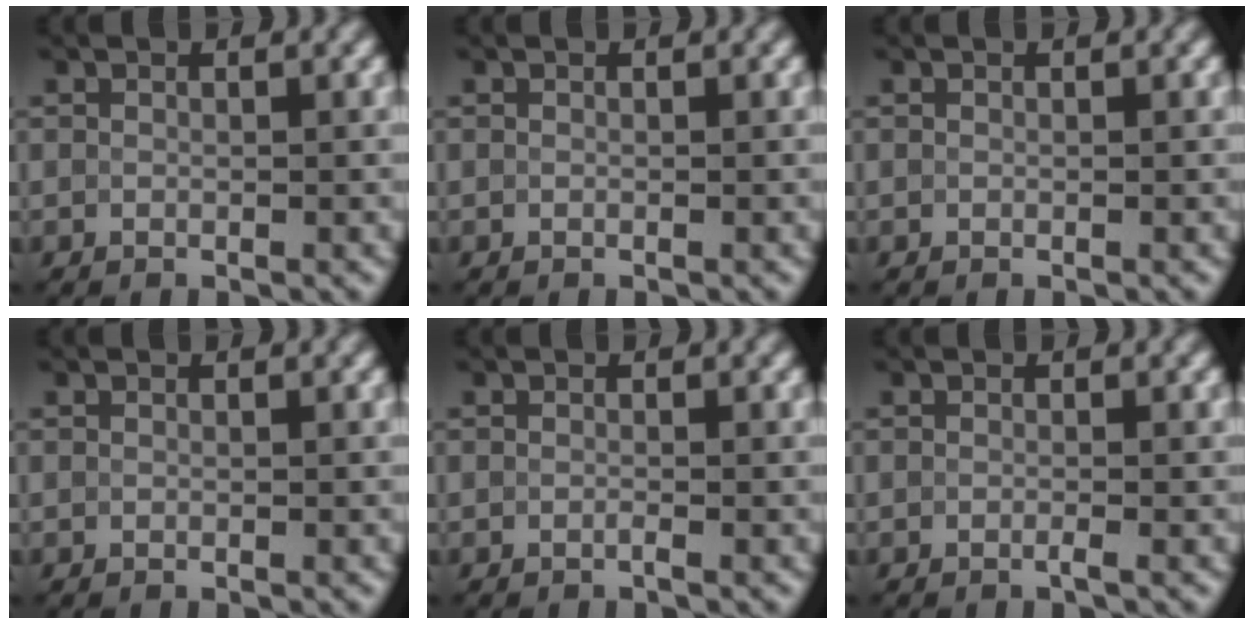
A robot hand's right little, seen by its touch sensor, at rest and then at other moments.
{"total": 0.0}
{"total": 0.0}
{"total": 0.0}
{"total": 0.7, "force": [-0.6, -0.1, 0.3], "torque": [-0.004, -0.004, -0.010]}
{"total": 0.9, "force": [-0.7, 0.0, 0.6], "torque": [-0.005, -0.006, -0.012]}